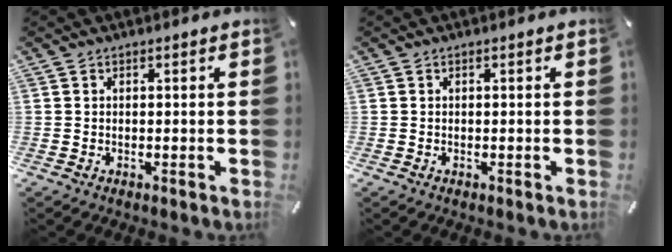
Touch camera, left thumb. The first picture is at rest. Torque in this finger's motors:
{"motor_torque": [0.00, 0.00, -0.05, -0.02, 0.00]}